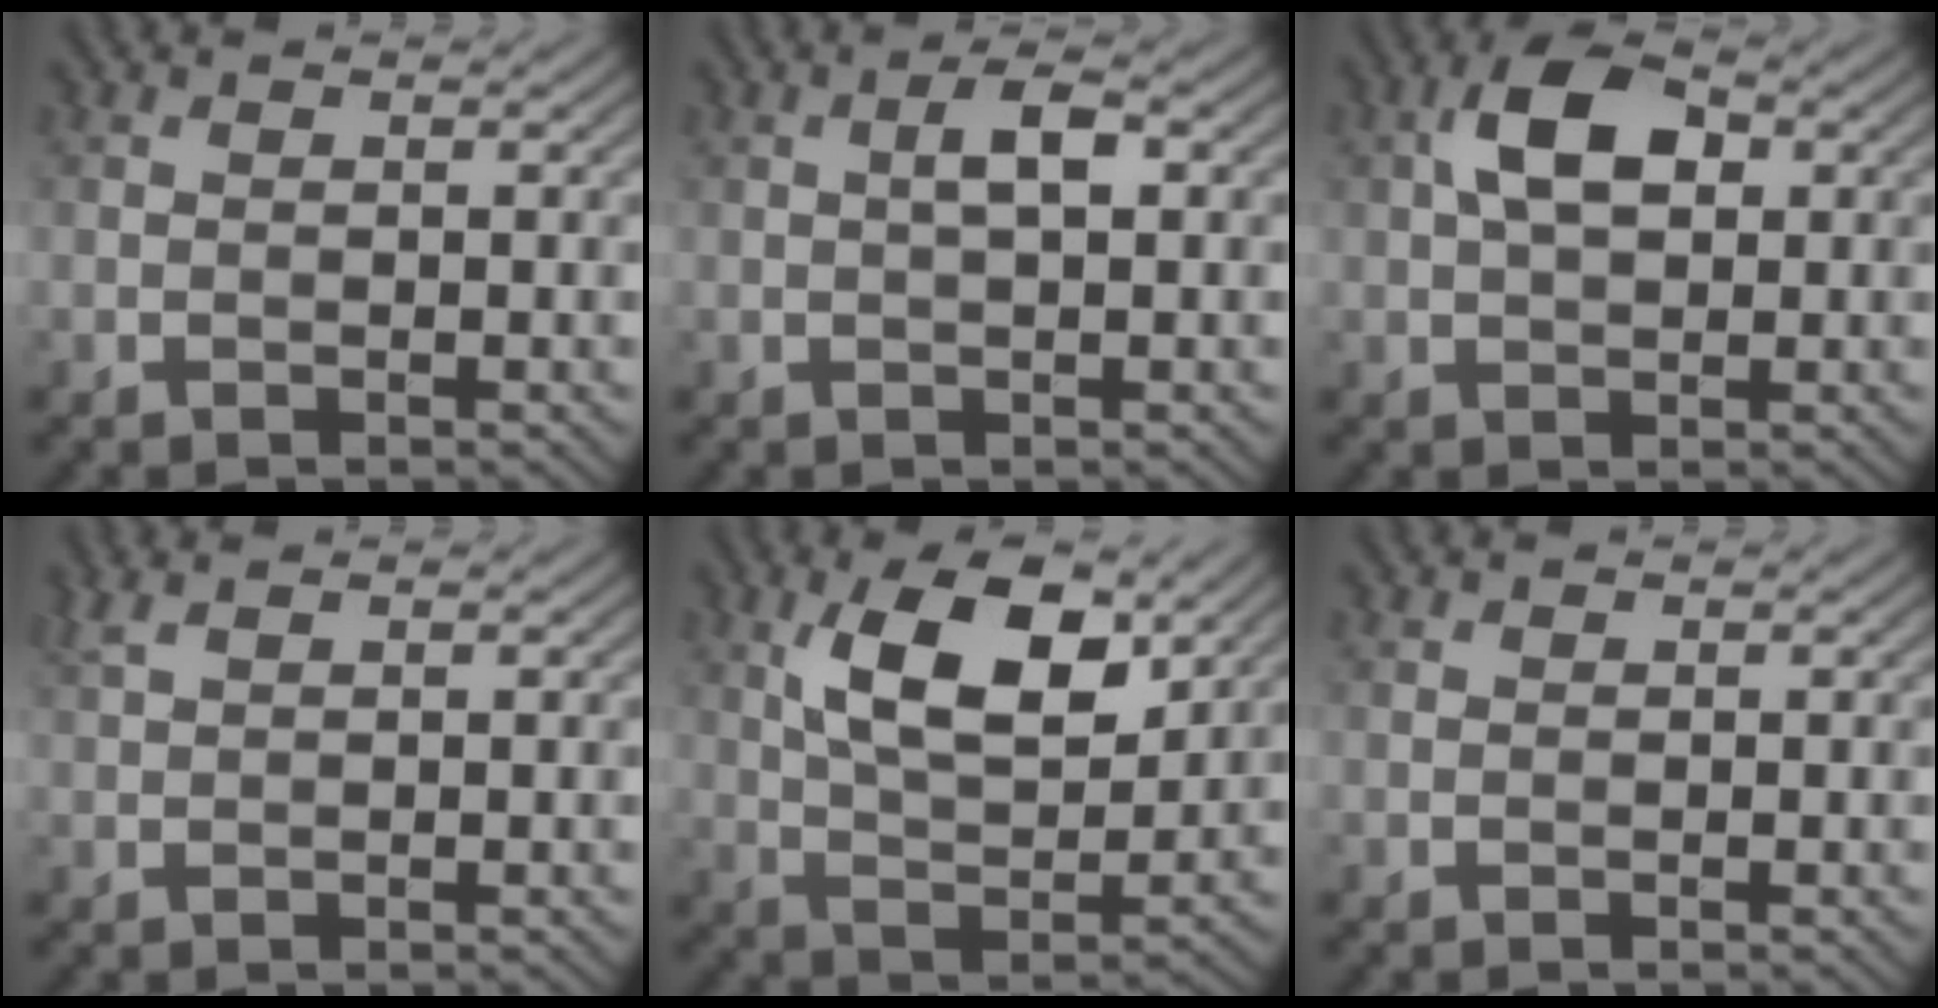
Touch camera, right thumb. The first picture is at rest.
{"total": 2.8, "force": [0.4, 0.8, 2.6], "torque": [-0.048, 0.009, 0.004]}
{"total": 6.3, "force": [1.4, 3.5, 5.1], "torque": [-0.100, 0.013, 0.019]}
{"total": 1.7, "force": [1.2, 0.3, 1.1], "torque": [-0.033, 0.009, 0.030]}
{"total": 11.1, "force": [4.7, 5.0, 8.7], "torque": [-0.161, -0.001, 0.088]}
{"total": 0.0}